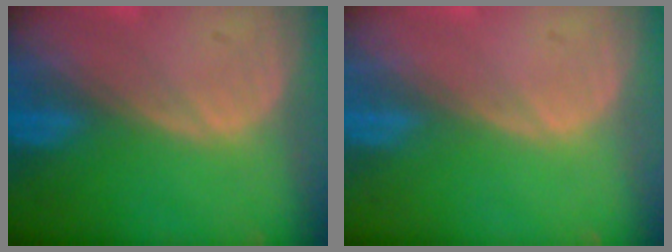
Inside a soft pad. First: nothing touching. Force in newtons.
{"total": 0.0}